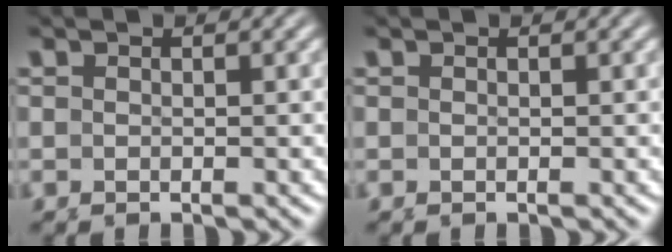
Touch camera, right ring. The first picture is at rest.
{"total": 0.0}